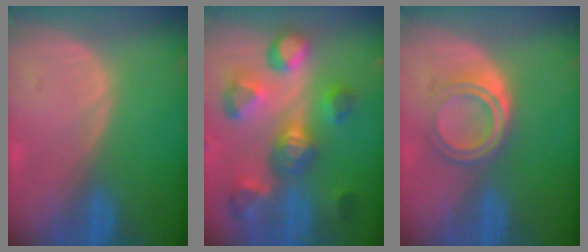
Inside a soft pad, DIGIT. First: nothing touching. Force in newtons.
{"total": 10.9, "press": 9.9, "slide": 4.5}
{"total": 5.1, "press": 4.5, "slide": 2.4}